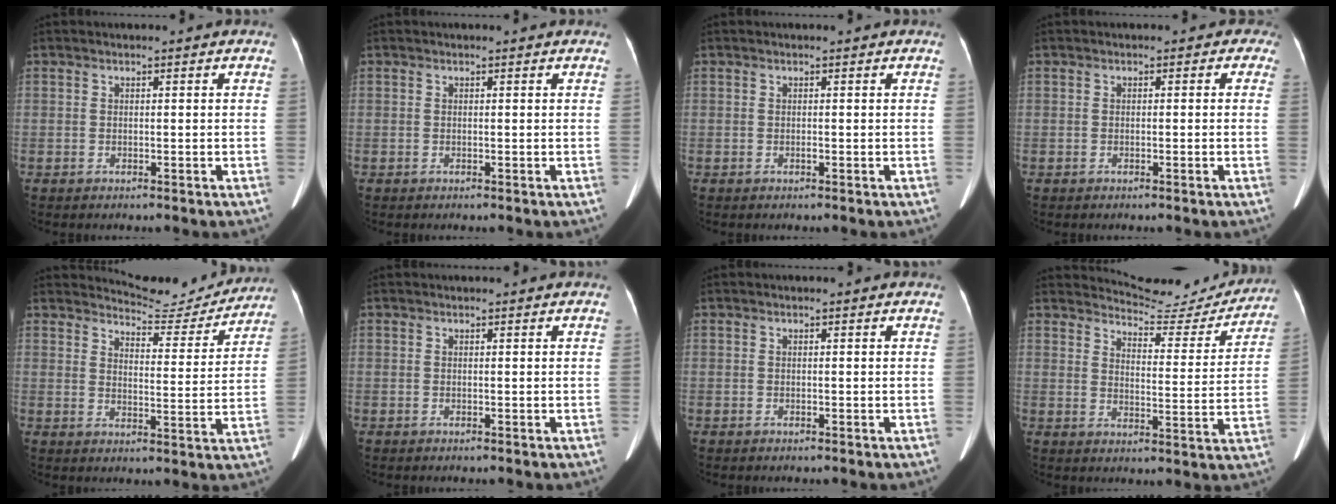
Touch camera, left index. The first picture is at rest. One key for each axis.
{"total": 0.8, "fx": 0.8, "fy": 0.0, "fz": 0.2, "tx": -0.008, "ty": 0.005, "tz": 0.008}
{"total": 0.0}
{"total": 0.7, "fx": -0.1, "fy": 0.6, "fz": 0.2, "tx": 0.014, "ty": 0.005, "tz": -0.013}
{"total": 10.0, "fx": 10.0, "fy": 1.0, "fz": -0.1, "tx": 0.001, "ty": -0.020, "tz": 0.127}
{"total": 0.7, "fx": 0.7, "fy": 0.0, "fz": 0.2, "tx": -0.006, "ty": 0.011, "tz": 0.014}
{"total": 0.0}
{"total": 12.4, "fx": 12.3, "fy": 1.4, "fz": 0.2, "tx": -0.001, "ty": -0.039, "tz": 0.149}